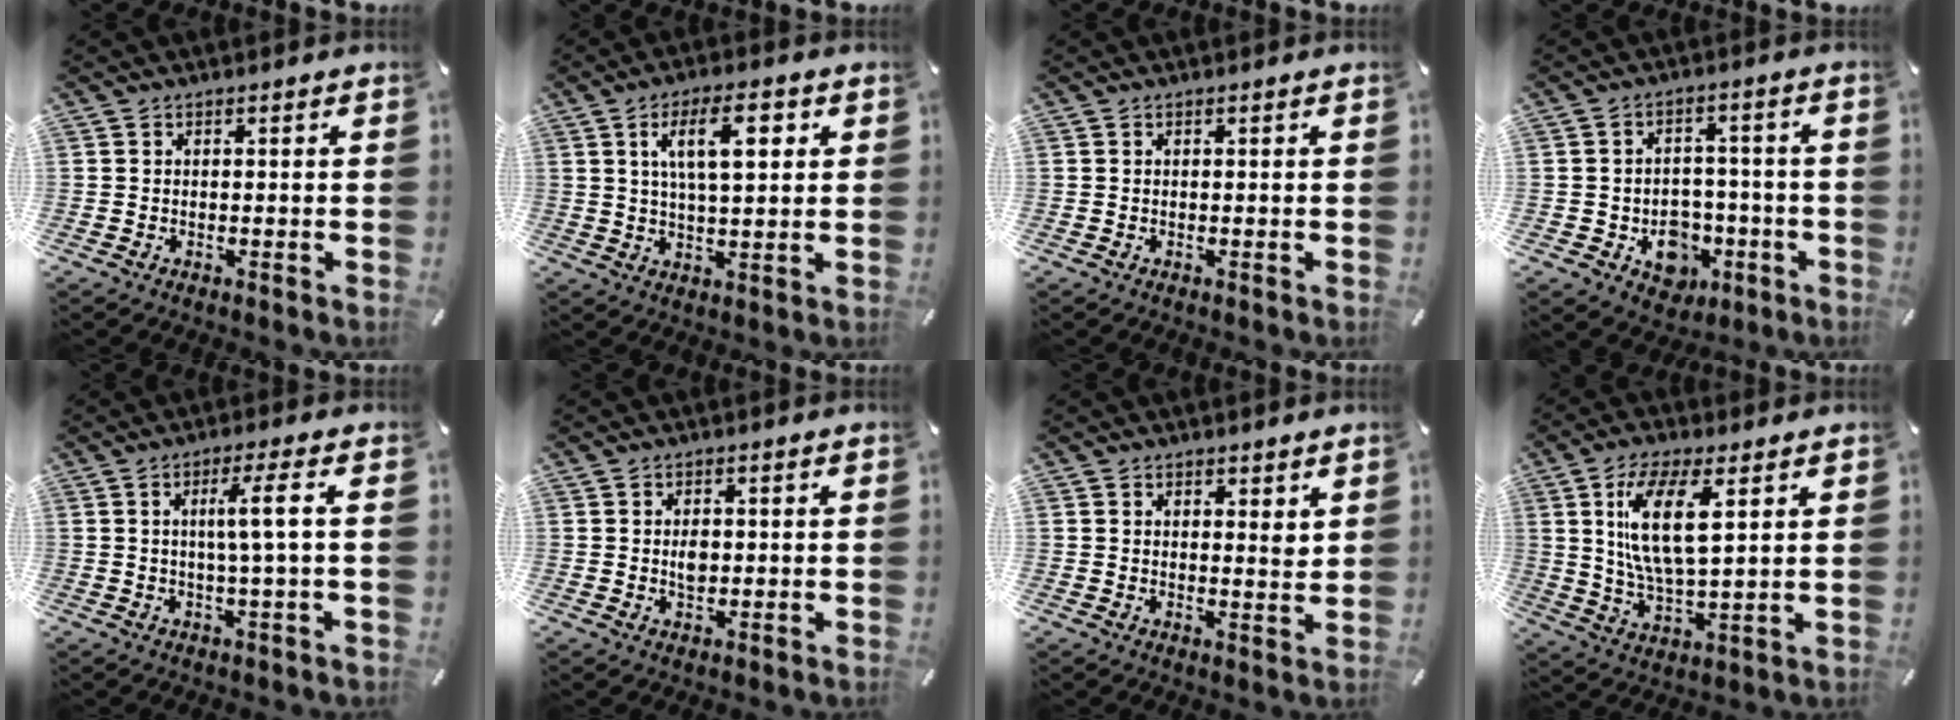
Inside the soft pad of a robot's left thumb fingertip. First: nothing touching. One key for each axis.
{"total": 11.1, "fx": 4.0, "fy": 4.3, "fz": 9.5, "tx": -0.166, "ty": -0.005, "tz": 0.060}
{"total": 0.0}
{"total": 8.2, "fx": -2.3, "fy": 7.4, "fz": 2.7, "tx": -0.018, "ty": 0.011, "tz": -0.032}
{"total": 7.5, "fx": 1.1, "fy": 0.0, "fz": 7.4, "tx": -0.133, "ty": -0.003, "tz": 0.010}
{"total": 2.8, "fx": 0.3, "fy": 1.9, "fz": 2.1, "tx": -0.027, "ty": -0.003, "tz": 0.001}
{"total": 3.2, "fx": 2.3, "fy": 1.6, "fz": 1.6, "tx": -0.012, "ty": -0.014, "tz": 0.038}
{"total": 13.4, "fx": 5.1, "fy": 5.1, "fz": 11.3, "tx": -0.229, "ty": -0.008, "tz": 0.087}